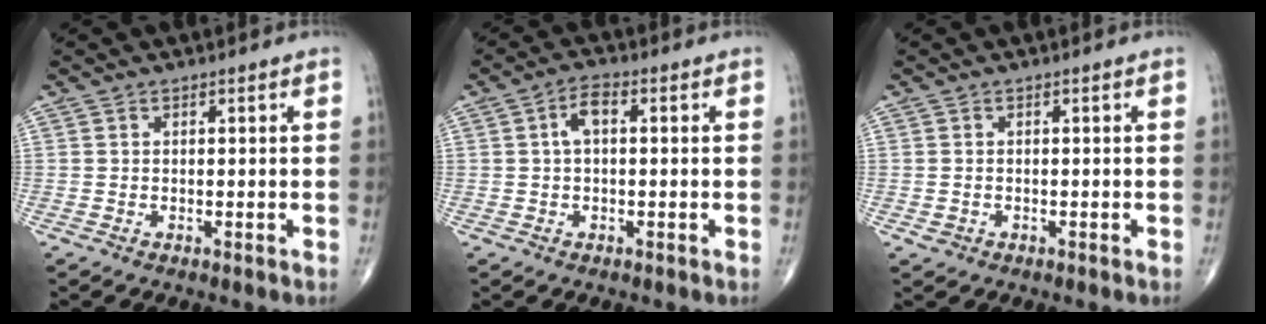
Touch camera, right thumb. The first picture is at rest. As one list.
[{"total": 3.9, "force": [0.4, 1.9, 3.4], "torque": [-0.061, 0.015, 0.002]}, {"total": 1.1, "force": [-0.3, 1.0, 0.4], "torque": [-0.007, 0.006, -0.002]}]